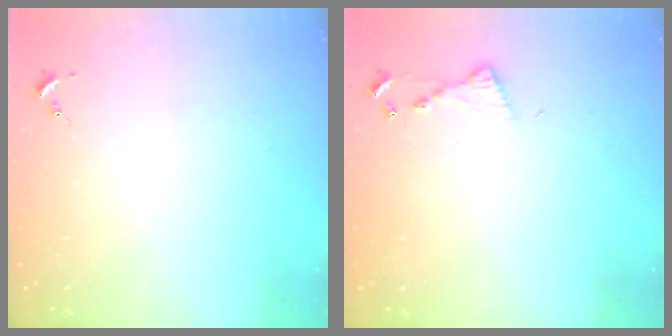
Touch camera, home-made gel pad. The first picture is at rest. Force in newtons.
{"total": 4.7, "press": 4.6, "slide": 0.5}